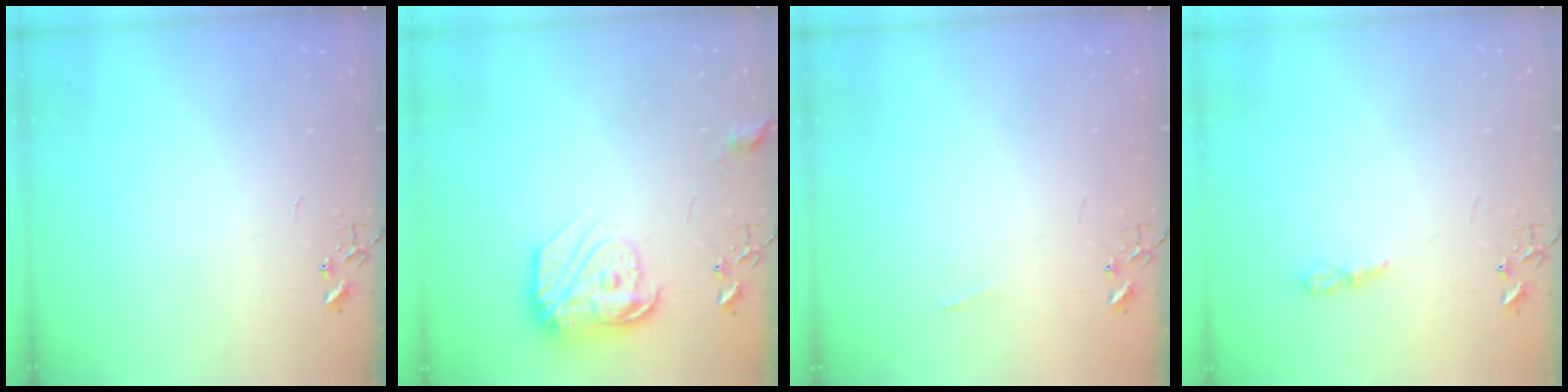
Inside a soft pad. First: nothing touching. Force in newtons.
{"total": 17.9, "press": 17.9, "slide": 1.2}
{"total": 3.7, "press": 3.6, "slide": 0.5}
{"total": 6.8, "press": 6.8, "slide": 0.5}